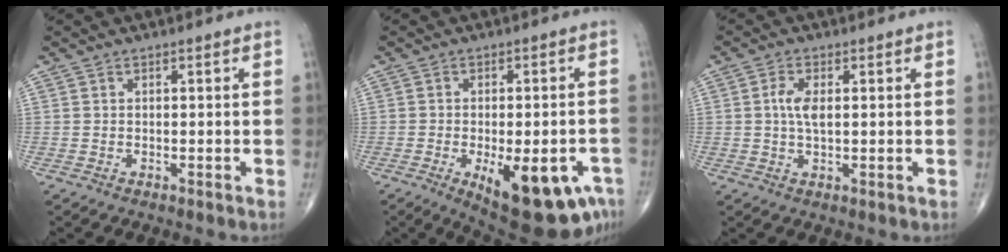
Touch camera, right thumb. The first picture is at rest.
{"total": 17.6, "force": [-7.6, 7.1, 14.2], "torque": [-0.143, 0.009, -0.088]}
{"total": 5.0, "force": [0.6, 2.3, 4.4], "torque": [-0.096, 0.001, 0.008]}